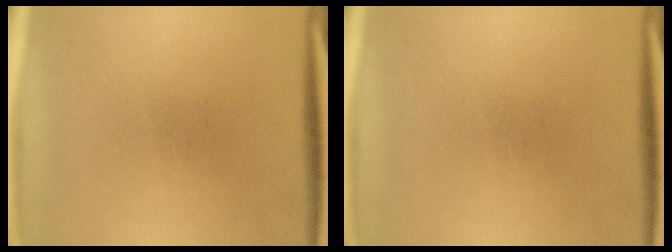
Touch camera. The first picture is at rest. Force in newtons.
{"total": 0.0}